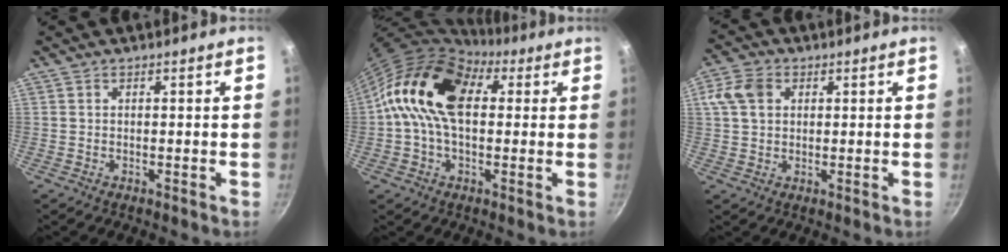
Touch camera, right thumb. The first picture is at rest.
{"total": 16.1, "force": [2.8, 10.3, 12.1], "torque": [-0.184, 0.020, 0.027]}
{"total": 6.5, "force": [1.8, 5.0, 3.9], "torque": [-0.061, 0.004, 0.025]}